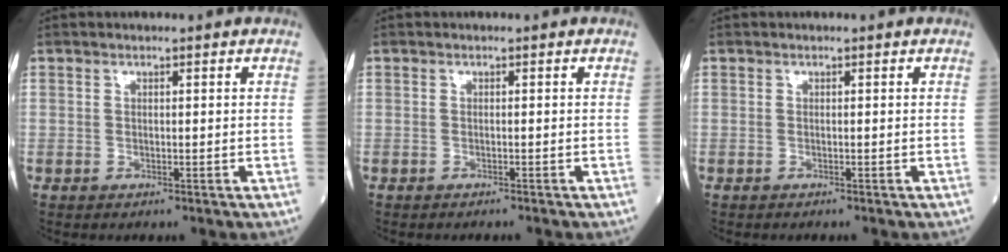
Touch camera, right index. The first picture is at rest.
{"total": 1.2, "force": [-1.1, -0.2, 0.4], "torque": [-0.006, 0.001, -0.012]}
{"total": 0.0}